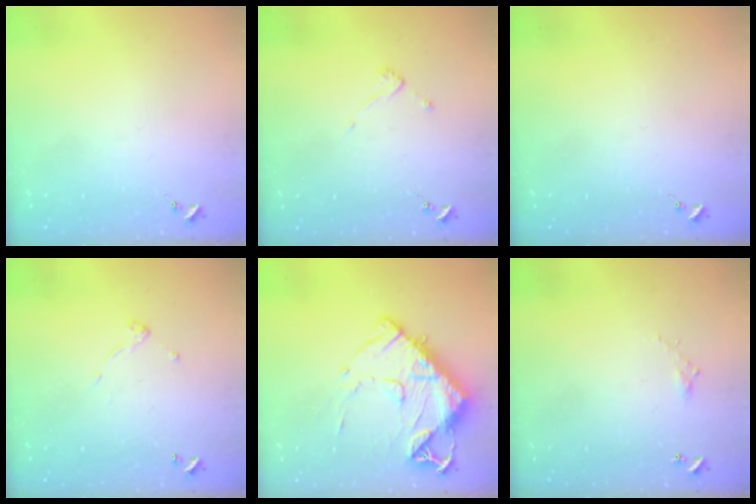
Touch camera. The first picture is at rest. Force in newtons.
{"total": 3.4, "press": 3.4, "slide": 0.1}
{"total": 0.0}
{"total": 4.4, "press": 4.4, "slide": 0.2}
{"total": 14.4, "press": 14.3, "slide": 1.4}
{"total": 3.8, "press": 3.8, "slide": 0.2}